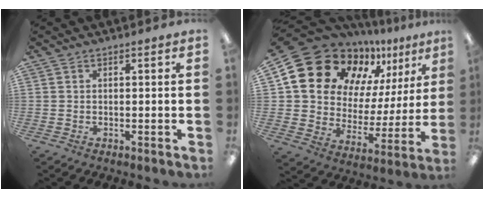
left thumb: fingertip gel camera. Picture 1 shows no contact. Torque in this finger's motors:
{"motor_torque": [0.47, 1.08, 1.40, -1.37, 0.29]}